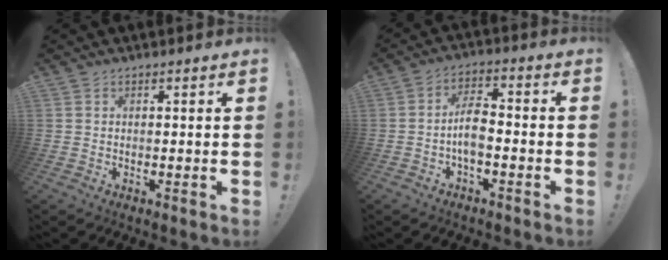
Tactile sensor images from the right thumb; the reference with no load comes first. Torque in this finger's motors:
{"motor_torque": [1.02, 0.86, 0.64, -0.60, 0.16]}